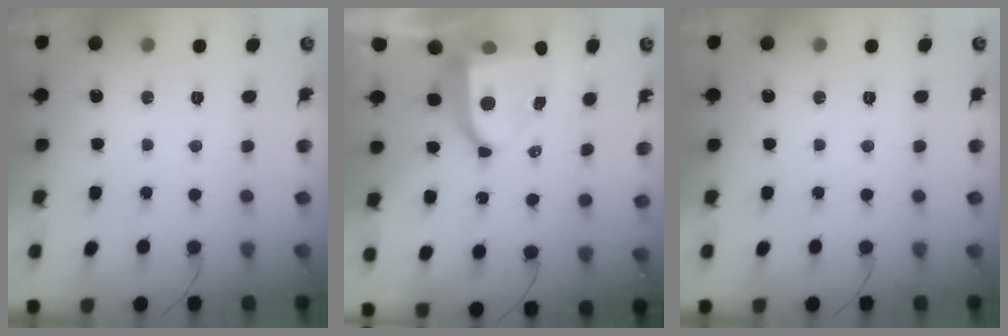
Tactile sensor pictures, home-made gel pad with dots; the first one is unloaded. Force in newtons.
{"total": 8.7, "press": 8.6, "slide": 1.1}
{"total": 0.0}